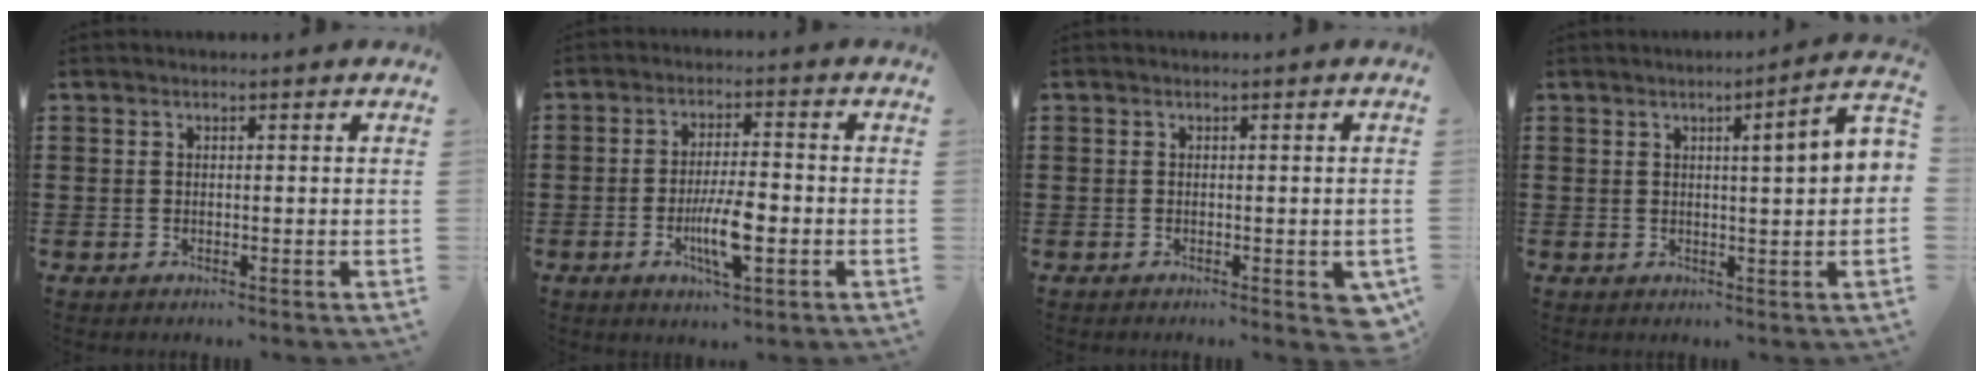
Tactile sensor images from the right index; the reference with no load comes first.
{"total": 7.5, "force": [-2.4, 2.1, 6.8], "torque": [-0.137, -0.011, -0.045]}
{"total": 1.0, "force": [-0.6, 0.7, 0.5], "torque": [-0.009, 0.000, -0.012]}
{"total": 4.2, "force": [0.7, 0.0, 4.1], "torque": [-0.067, -0.009, 0.006]}